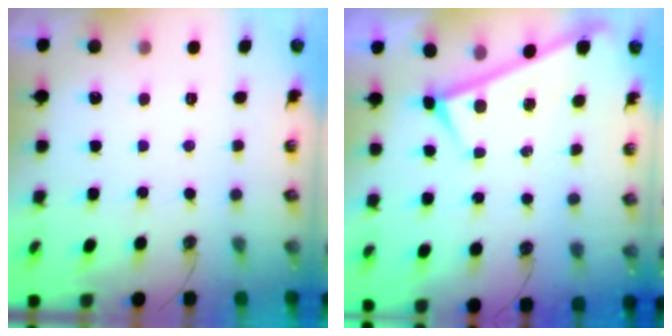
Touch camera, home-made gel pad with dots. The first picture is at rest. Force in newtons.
{"total": 0.0}